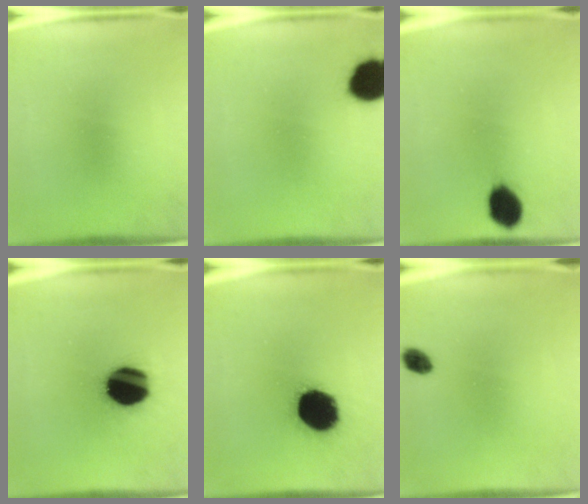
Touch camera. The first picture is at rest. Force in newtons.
{"total": 10.9}
{"total": 7.5}
{"total": 19.5}
{"total": 18.4}
{"total": 3.1}